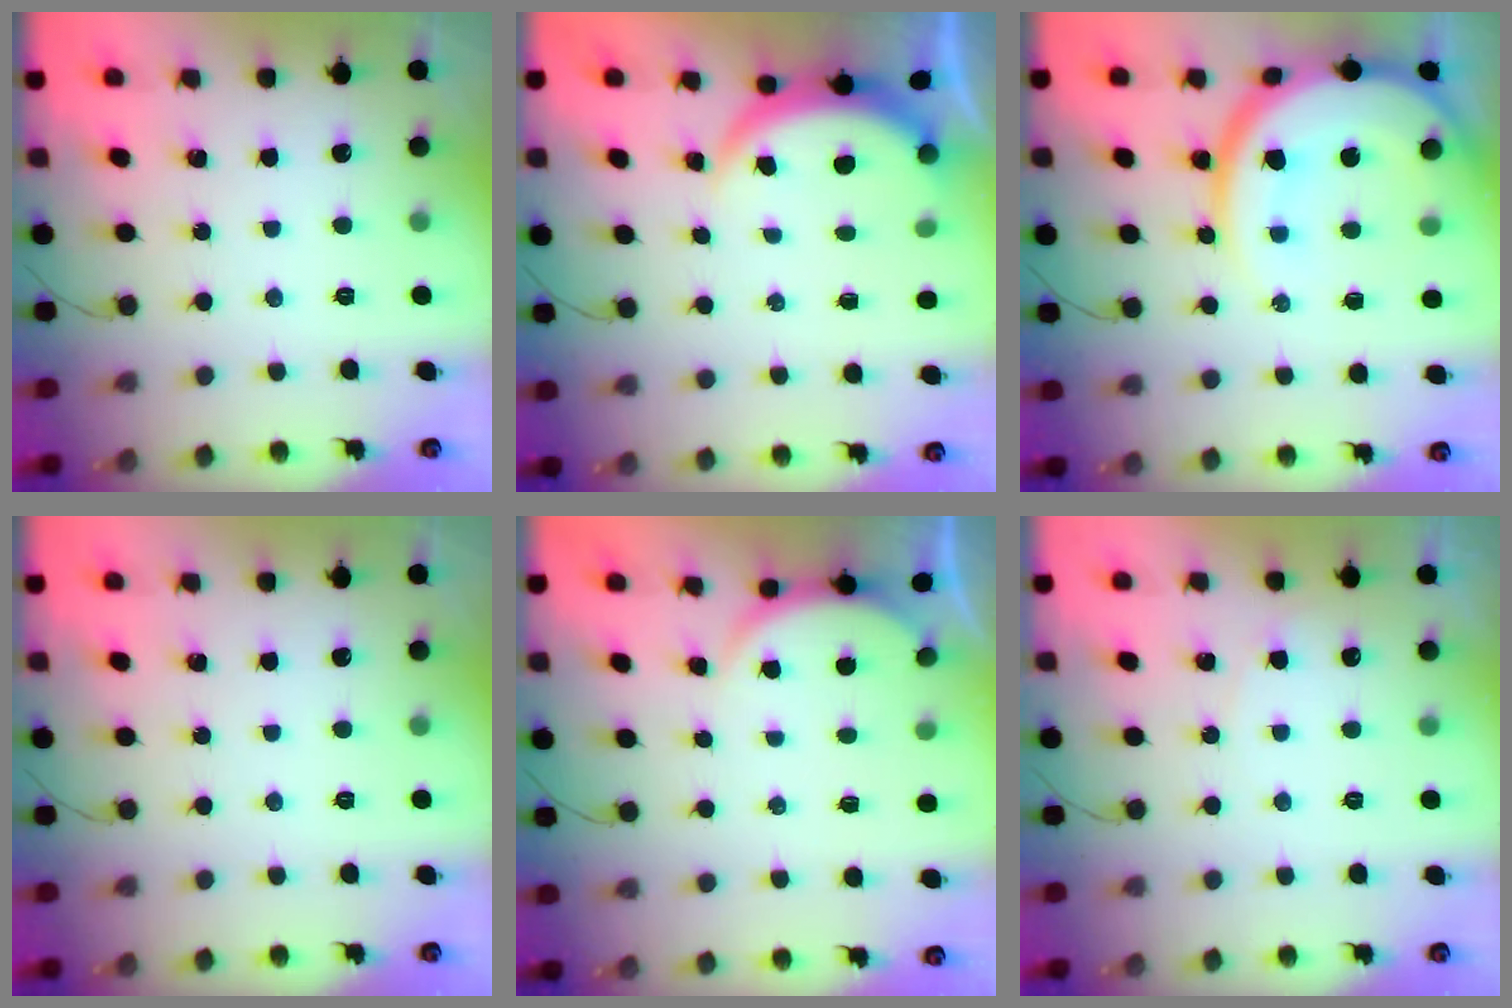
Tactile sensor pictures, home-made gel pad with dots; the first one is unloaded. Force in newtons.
{"total": 3.8, "press": 3.8, "slide": 0.3}
{"total": 19.7, "press": 19.5, "slide": 3.2}
{"total": 0.0}
{"total": 2.9, "press": 2.8, "slide": 0.6}
{"total": 2.7, "press": 2.7, "slide": 0.2}